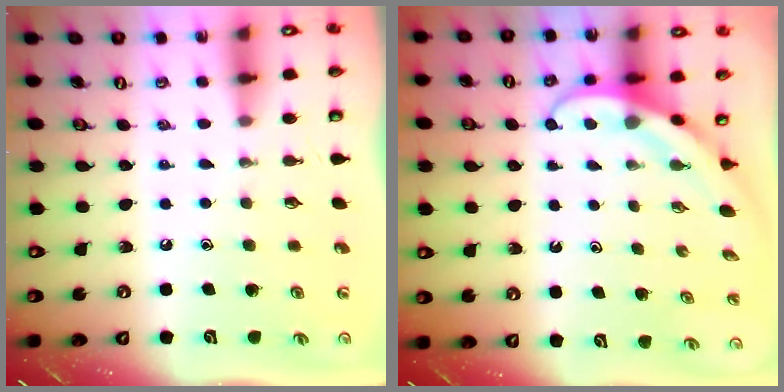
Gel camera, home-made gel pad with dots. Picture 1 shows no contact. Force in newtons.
{"total": 4.0, "press": 4.0, "slide": 0.3}